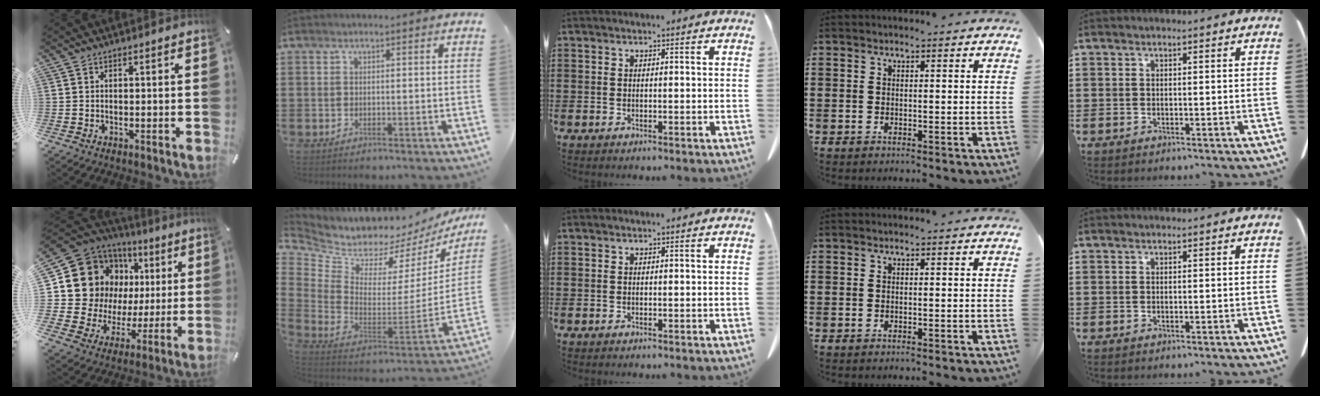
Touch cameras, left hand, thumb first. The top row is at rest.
{"thumb": {"total": 18.3, "force": [6.1, 15.3, 8.0], "torque": [-0.137, -0.051, 0.136]}, "index": {"total": 5.4, "force": [5.1, 1.5, 0.3], "torque": [-0.051, -0.066, 0.083]}}